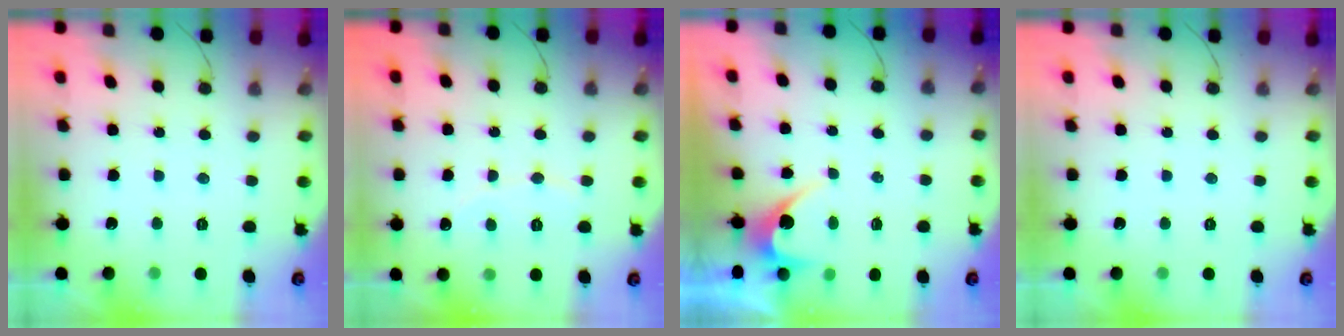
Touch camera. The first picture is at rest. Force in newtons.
{"total": 2.6, "press": 2.6, "slide": 0.2}
{"total": 3.8, "press": 3.8, "slide": 0.3}
{"total": 0.0}